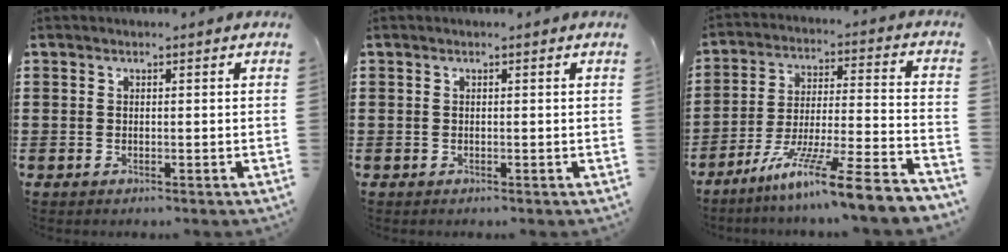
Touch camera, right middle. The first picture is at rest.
{"total": 0.0}
{"total": 12.0, "force": [-9.7, -0.7, 7.1], "torque": [-0.118, 0.007, -0.185]}